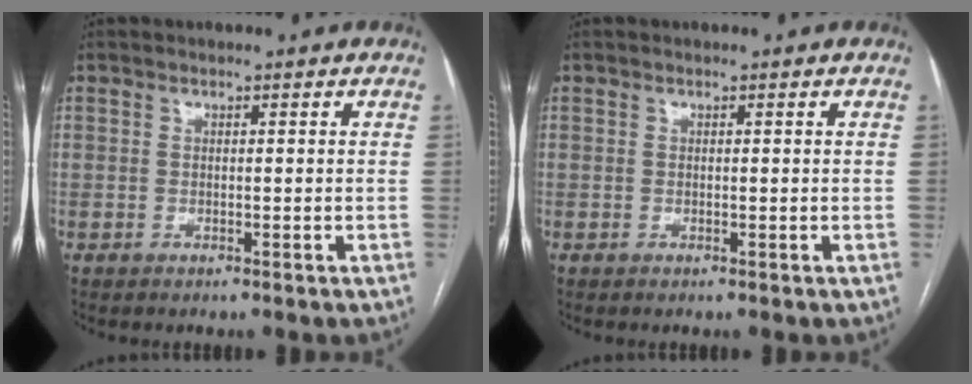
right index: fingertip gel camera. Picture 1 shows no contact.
{"total": 0.0}